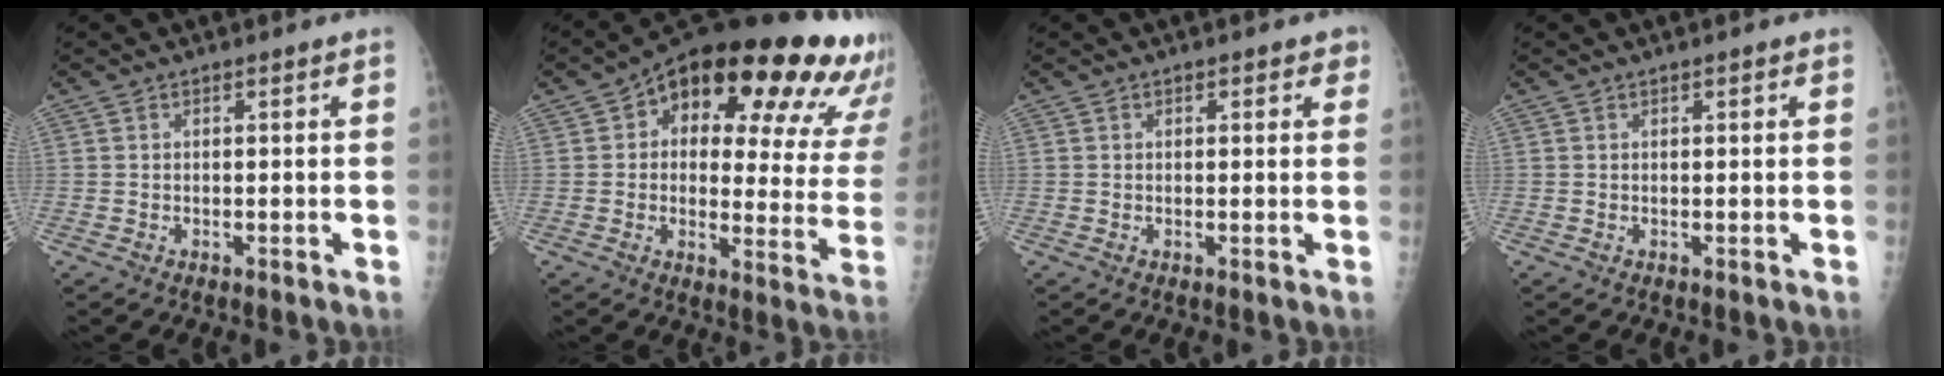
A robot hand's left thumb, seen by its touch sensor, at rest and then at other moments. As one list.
[{"total": 26.7, "force": [14.0, 10.4, 20.1], "torque": [-0.229, -0.021, 0.174]}, {"total": 2.4, "force": [1.2, 1.4, 1.6], "torque": [0.000, -0.001, 0.012]}, {"total": 0.7, "force": [0.4, 0.2, 0.5], "torque": [-0.008, 0.000, 0.005]}]